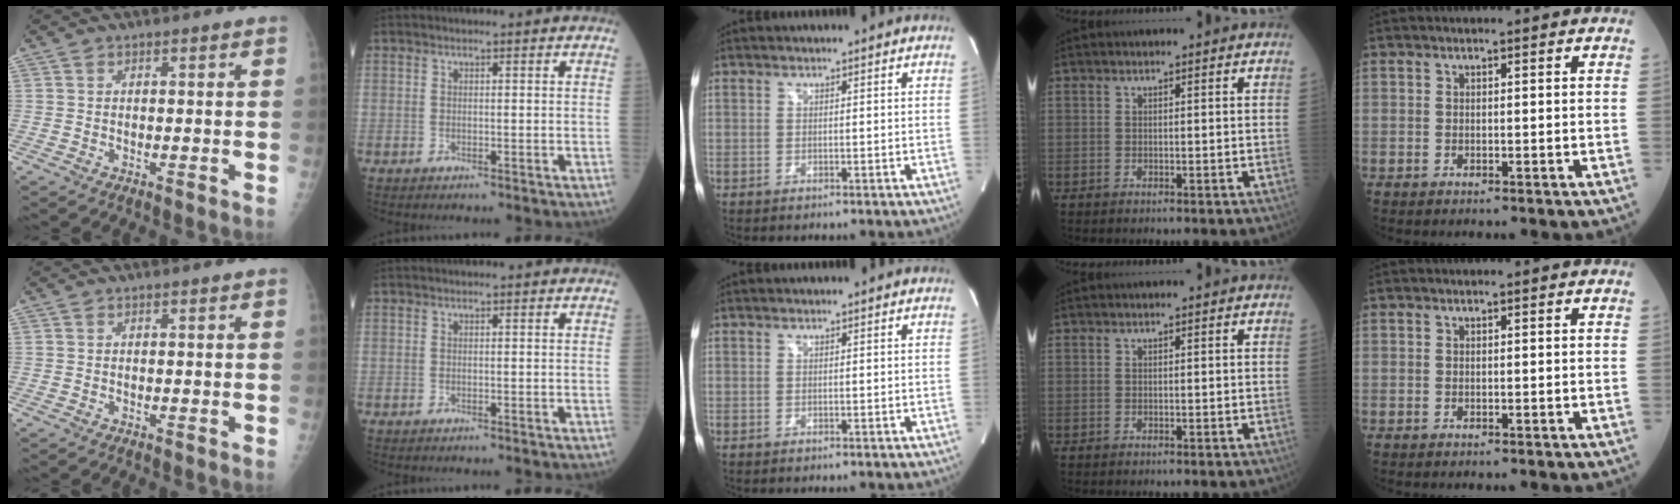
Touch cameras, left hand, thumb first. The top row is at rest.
{}